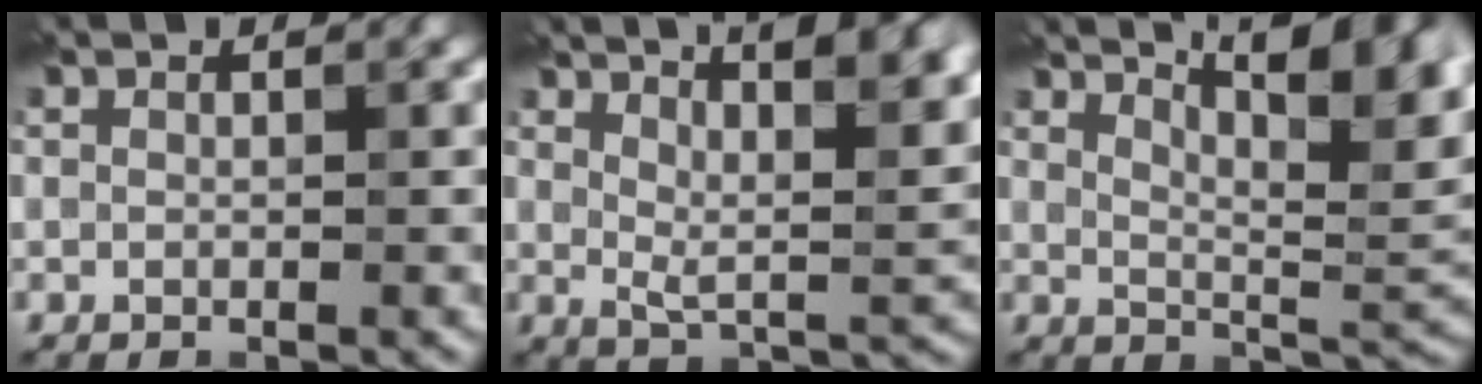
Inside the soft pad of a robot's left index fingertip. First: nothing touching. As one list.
[{"total": 10.8, "force": [6.4, 3.7, 7.9], "torque": [-0.103, 0.012, 0.084]}, {"total": 9.4, "force": [5.8, 2.5, 7.1], "torque": [-0.093, 0.013, 0.095]}]